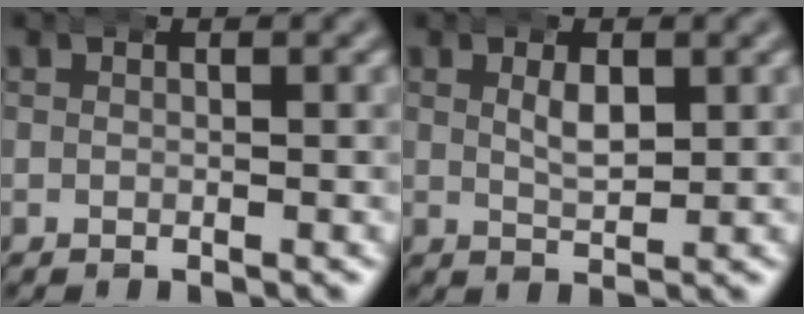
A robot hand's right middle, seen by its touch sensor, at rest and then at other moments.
{"total": 2.7, "force": [1.1, 1.2, 2.2], "torque": [-0.033, -0.003, 0.022]}